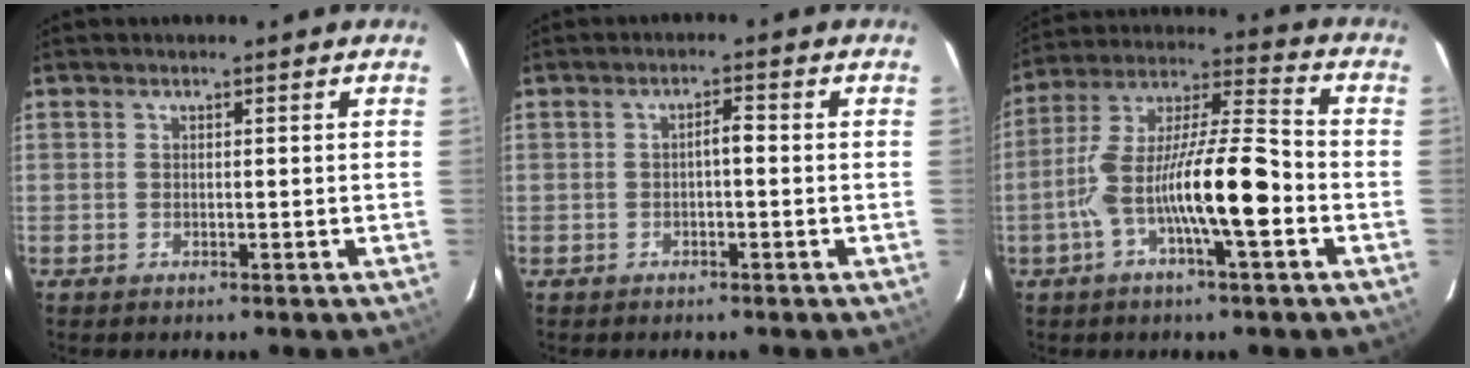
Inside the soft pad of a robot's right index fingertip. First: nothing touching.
{"total": 2.1, "force": [-0.3, 0.6, 2.0], "torque": [-0.033, 0.007, -0.005]}
{"total": 15.5, "force": [-4.4, 2.1, 14.8], "torque": [-0.279, 0.018, -0.079]}